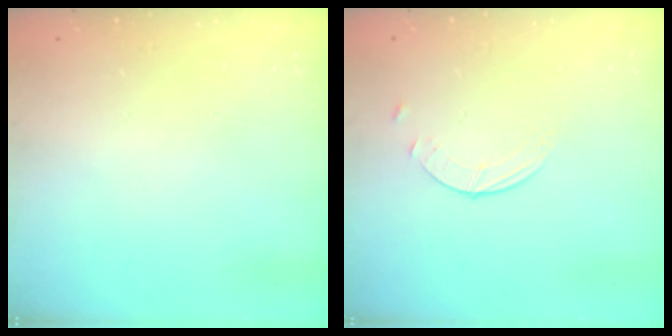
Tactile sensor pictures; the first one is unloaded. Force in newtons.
{"total": 0.9, "press": 0.9, "slide": 0.2}